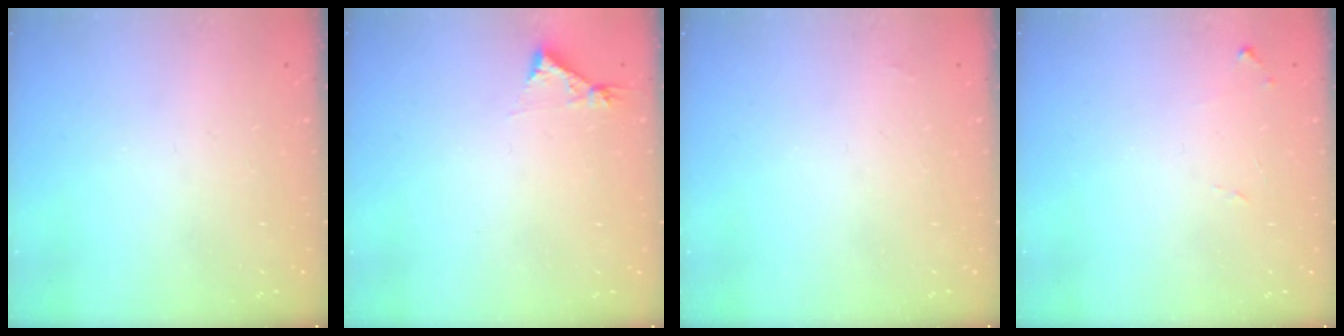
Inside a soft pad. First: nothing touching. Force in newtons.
{"total": 4.3, "press": 4.3, "slide": 0.5}
{"total": 1.3, "press": 1.3, "slide": 0.2}
{"total": 5.4, "press": 5.4, "slide": 0.4}